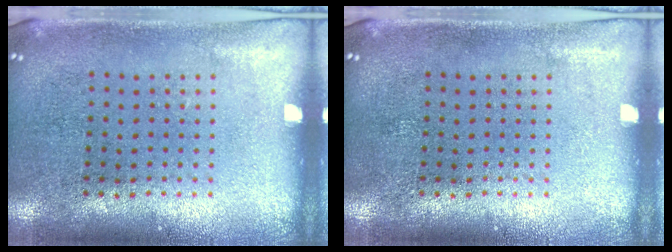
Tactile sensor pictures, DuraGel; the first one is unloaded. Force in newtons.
{"total": 0.0}